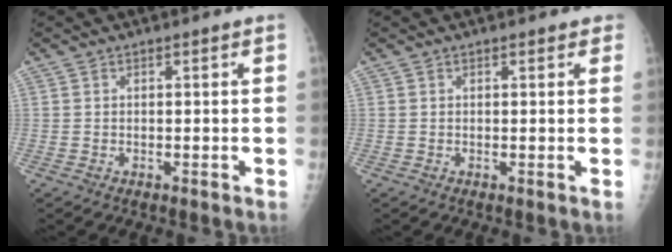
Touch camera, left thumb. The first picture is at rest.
{"total": 1.4, "force": [1.0, 0.8, 0.7], "torque": [0.007, -0.002, 0.005]}